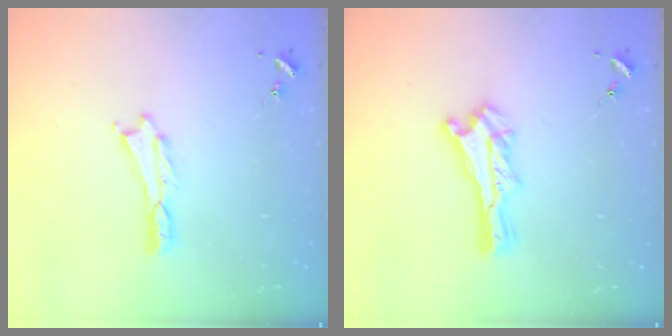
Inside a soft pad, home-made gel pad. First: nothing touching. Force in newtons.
{"total": 0.6, "press": 0.5, "slide": 0.2}